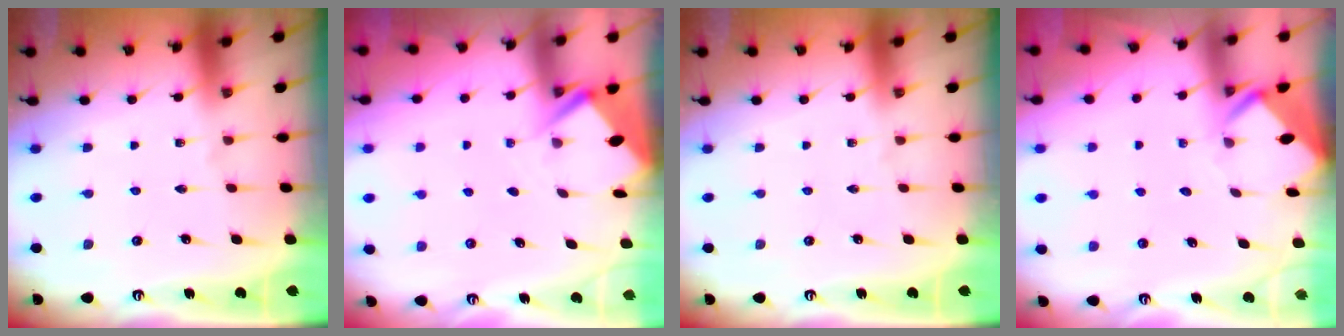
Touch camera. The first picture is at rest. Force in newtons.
{"total": 2.9, "press": 2.8, "slide": 0.4}
{"total": 0.0}
{"total": 3.4, "press": 3.4, "slide": 0.1}